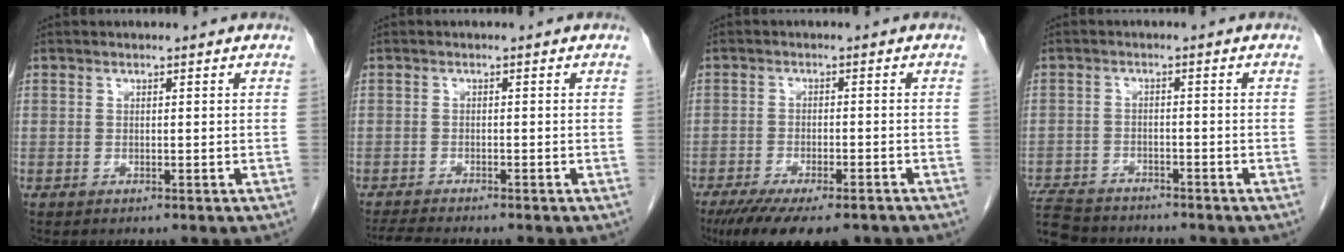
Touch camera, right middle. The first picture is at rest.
{"total": 4.3, "force": [-4.0, -0.1, 1.7], "torque": [-0.030, -0.015, -0.065]}
{"total": 13.3, "force": [-10.1, 3.8, 7.8], "torque": [-0.129, -0.021, -0.150]}
{"total": 9.7, "force": [-8.8, 3.0, 2.8], "torque": [-0.063, -0.005, -0.141]}